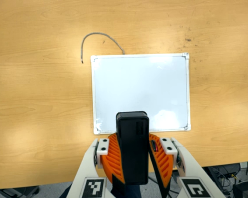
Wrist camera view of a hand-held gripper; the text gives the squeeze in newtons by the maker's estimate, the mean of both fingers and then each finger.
{"total": 10.8, "left": 10.7, "right": 10.9}